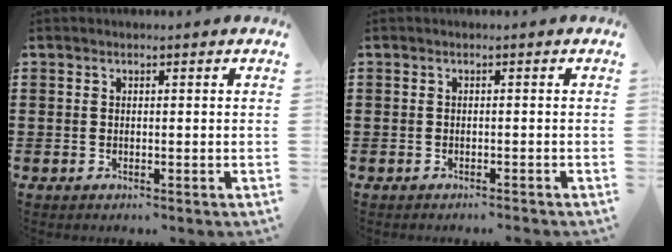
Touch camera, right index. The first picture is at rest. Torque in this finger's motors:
{"motor_torque": [0.00, -0.03, 0.08, 0.00]}